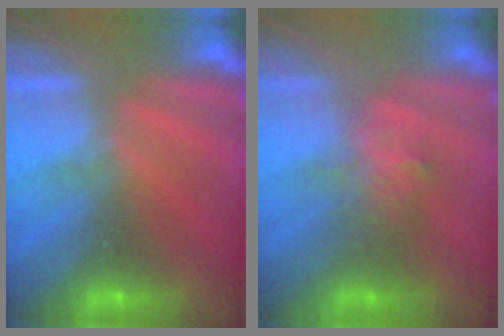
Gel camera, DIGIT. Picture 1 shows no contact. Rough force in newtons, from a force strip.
{"total": 2.7}